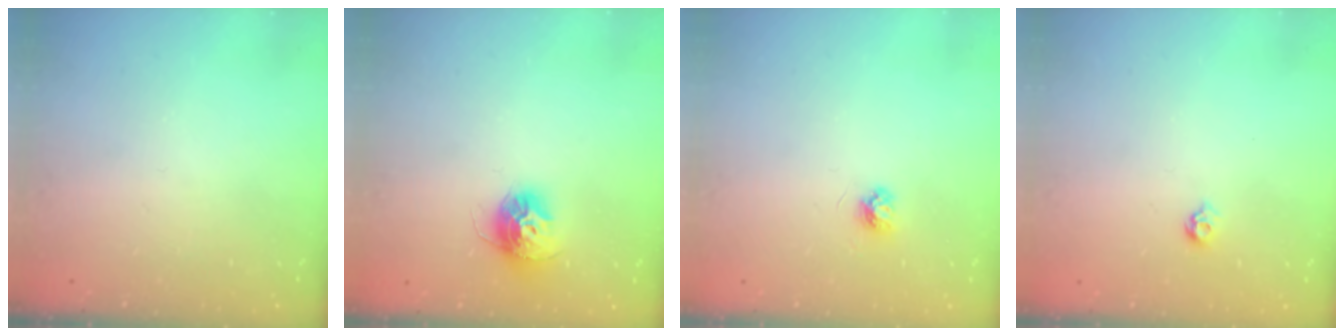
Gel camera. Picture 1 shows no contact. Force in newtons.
{"total": 11.9, "press": 11.9, "slide": 0.9}
{"total": 3.9, "press": 3.9, "slide": 0.5}
{"total": 4.4, "press": 4.3, "slide": 0.9}